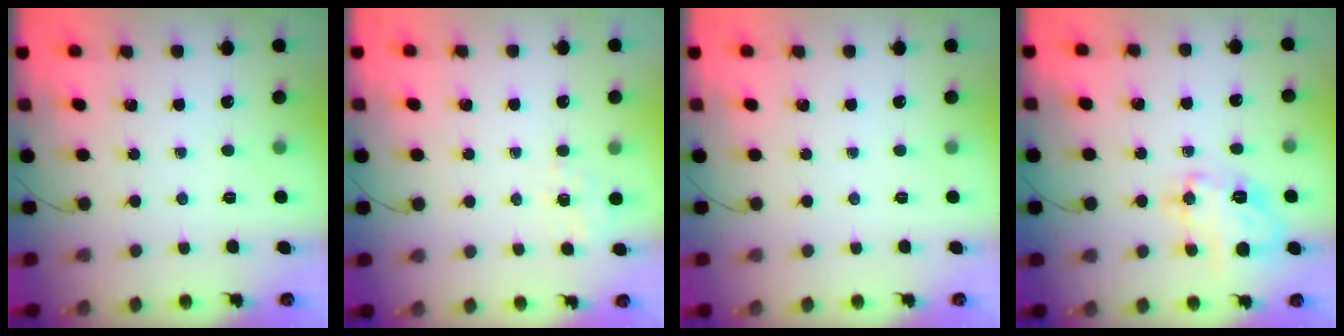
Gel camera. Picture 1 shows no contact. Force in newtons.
{"total": 1.7, "press": 1.2, "slide": 1.3}
{"total": 0.0}
{"total": 13.1, "press": 13.0, "slide": 0.9}